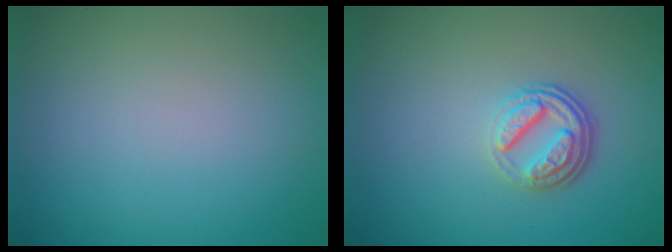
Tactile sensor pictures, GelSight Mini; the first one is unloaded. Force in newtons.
{"total": 3.5, "press": 2.6, "slide": 2.3}